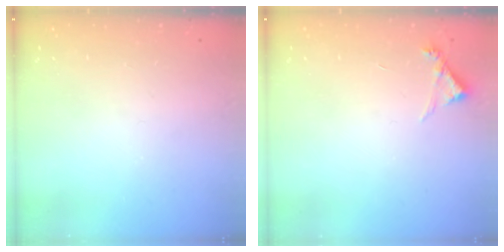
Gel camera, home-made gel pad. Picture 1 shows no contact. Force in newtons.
{"total": 5.0, "press": 5.0, "slide": 0.5}